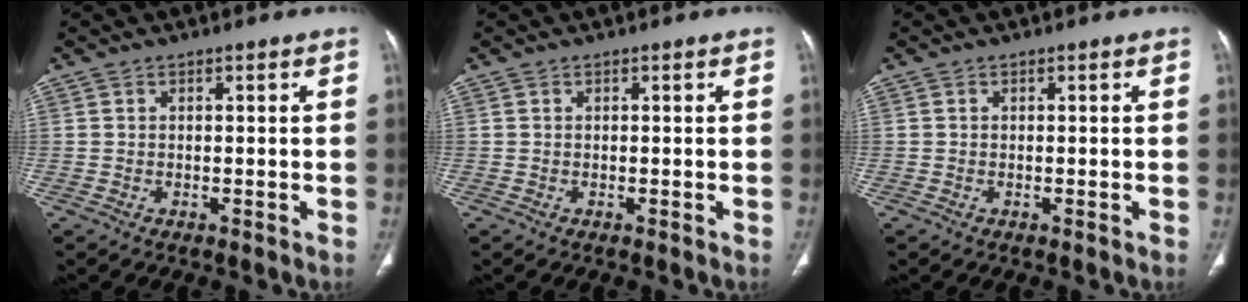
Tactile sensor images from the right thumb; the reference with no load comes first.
{"total": 0.0}
{"total": 0.0}